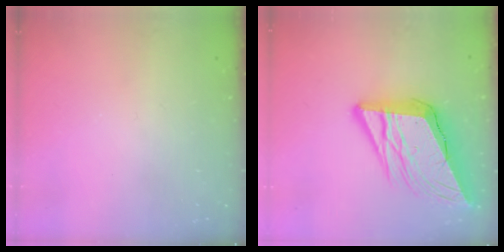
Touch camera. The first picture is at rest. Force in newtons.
{"total": 18.2, "press": 18.0, "slide": 2.6}